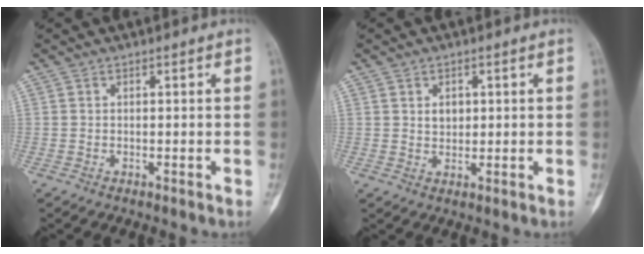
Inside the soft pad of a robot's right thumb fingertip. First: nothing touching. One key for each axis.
{"total": 2.7, "fx": 0.8, "fy": 2.0, "fz": 1.6, "tx": -0.013, "ty": -0.004, "tz": 0.014}